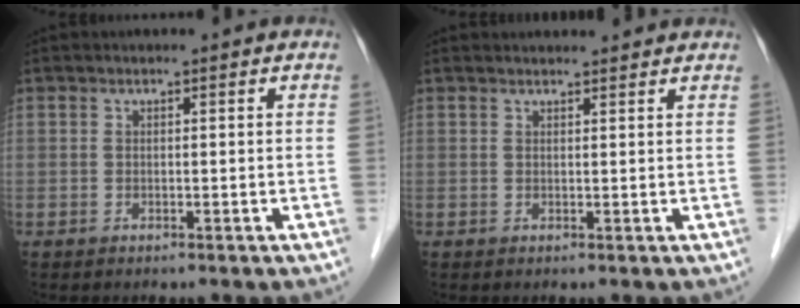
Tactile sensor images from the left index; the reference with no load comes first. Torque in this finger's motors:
{"motor_torque": [0.19, -0.17, -0.05, -0.01]}